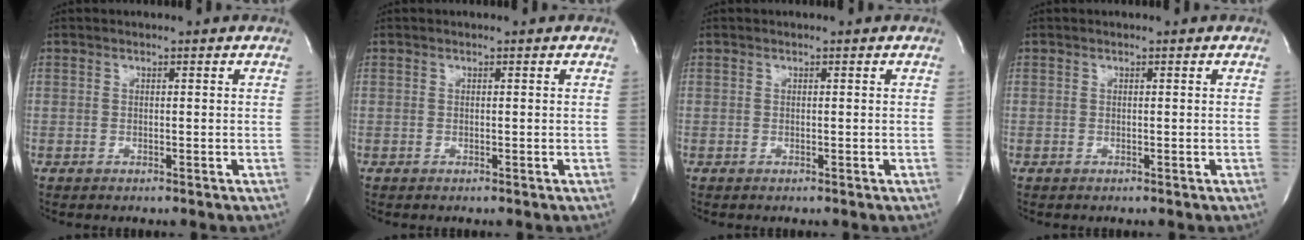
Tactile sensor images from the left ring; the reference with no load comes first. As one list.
[{"total": 0.0}, {"total": 0.0}, {"total": 0.0}]